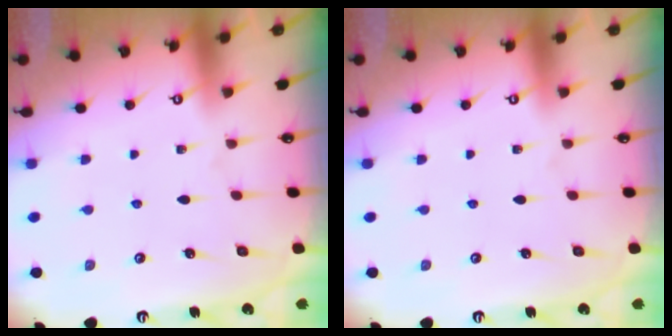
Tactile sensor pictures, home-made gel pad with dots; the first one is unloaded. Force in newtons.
{"total": 0.0}